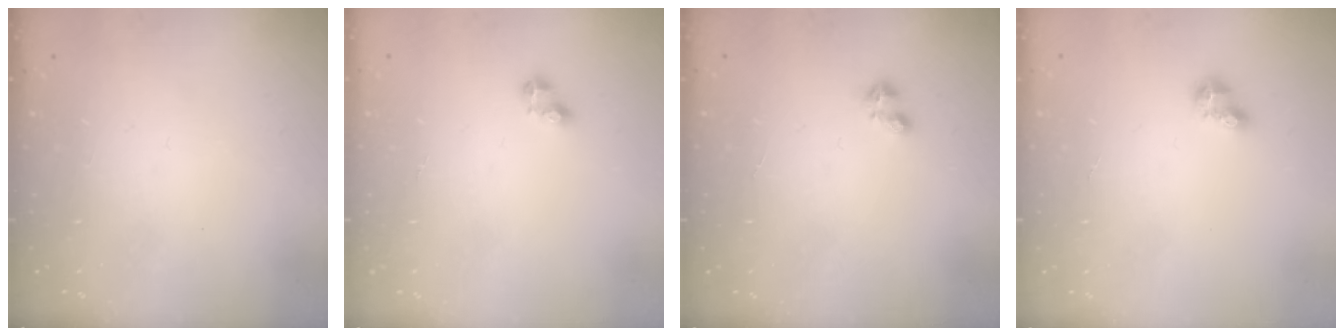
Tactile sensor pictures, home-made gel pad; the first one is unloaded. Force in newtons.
{"total": 2.8, "press": 2.8, "slide": 0.4}
{"total": 2.2, "press": 2.2, "slide": 0.4}
{"total": 4.0, "press": 3.9, "slide": 0.5}